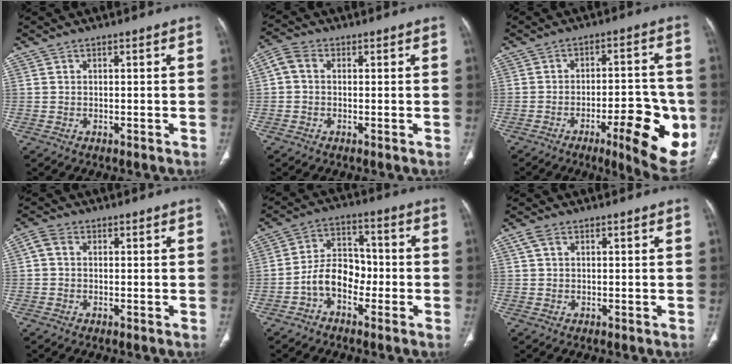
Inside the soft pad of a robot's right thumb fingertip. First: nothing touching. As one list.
[{"total": 3.6, "force": [0.3, 2.6, 2.5], "torque": [-0.051, 0.009, -0.005]}, {"total": 16.2, "force": [-5.4, 4.8, 14.5], "torque": [-0.169, 0.015, -0.067]}, {"total": 2.7, "force": [0.4, 2.1, 1.8], "torque": [-0.036, 0.007, 0.000]}, {"total": 8.4, "force": [-3.1, 5.6, 5.4], "torque": [-0.073, 0.039, -0.068]}, {"total": 2.0, "force": [0.9, 1.2, 1.4], "torque": [-0.036, 0.013, 0.021]}]